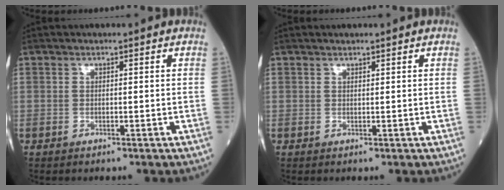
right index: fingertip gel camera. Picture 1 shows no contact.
{"total": 0.6, "force": [0.6, 0.0, 0.2], "torque": [-0.007, 0.003, 0.012]}